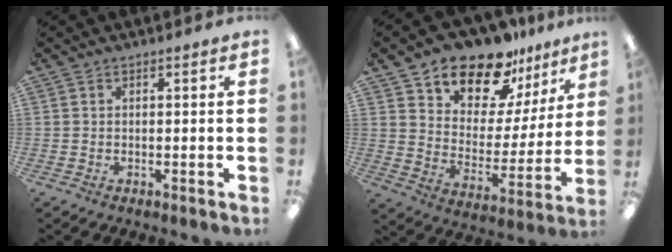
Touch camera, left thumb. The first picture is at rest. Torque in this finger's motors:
{"motor_torque": [0.42, 0.50, 1.29, -1.47, 0.06]}